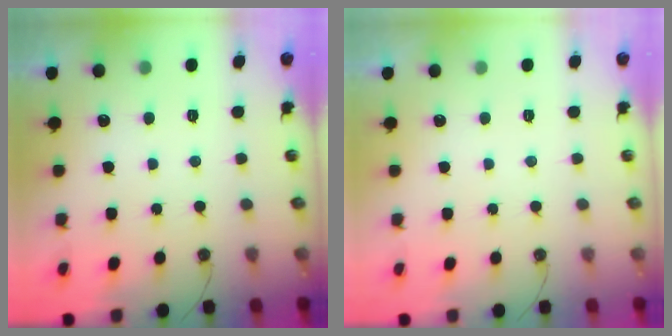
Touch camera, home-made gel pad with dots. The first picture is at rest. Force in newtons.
{"total": 0.0}